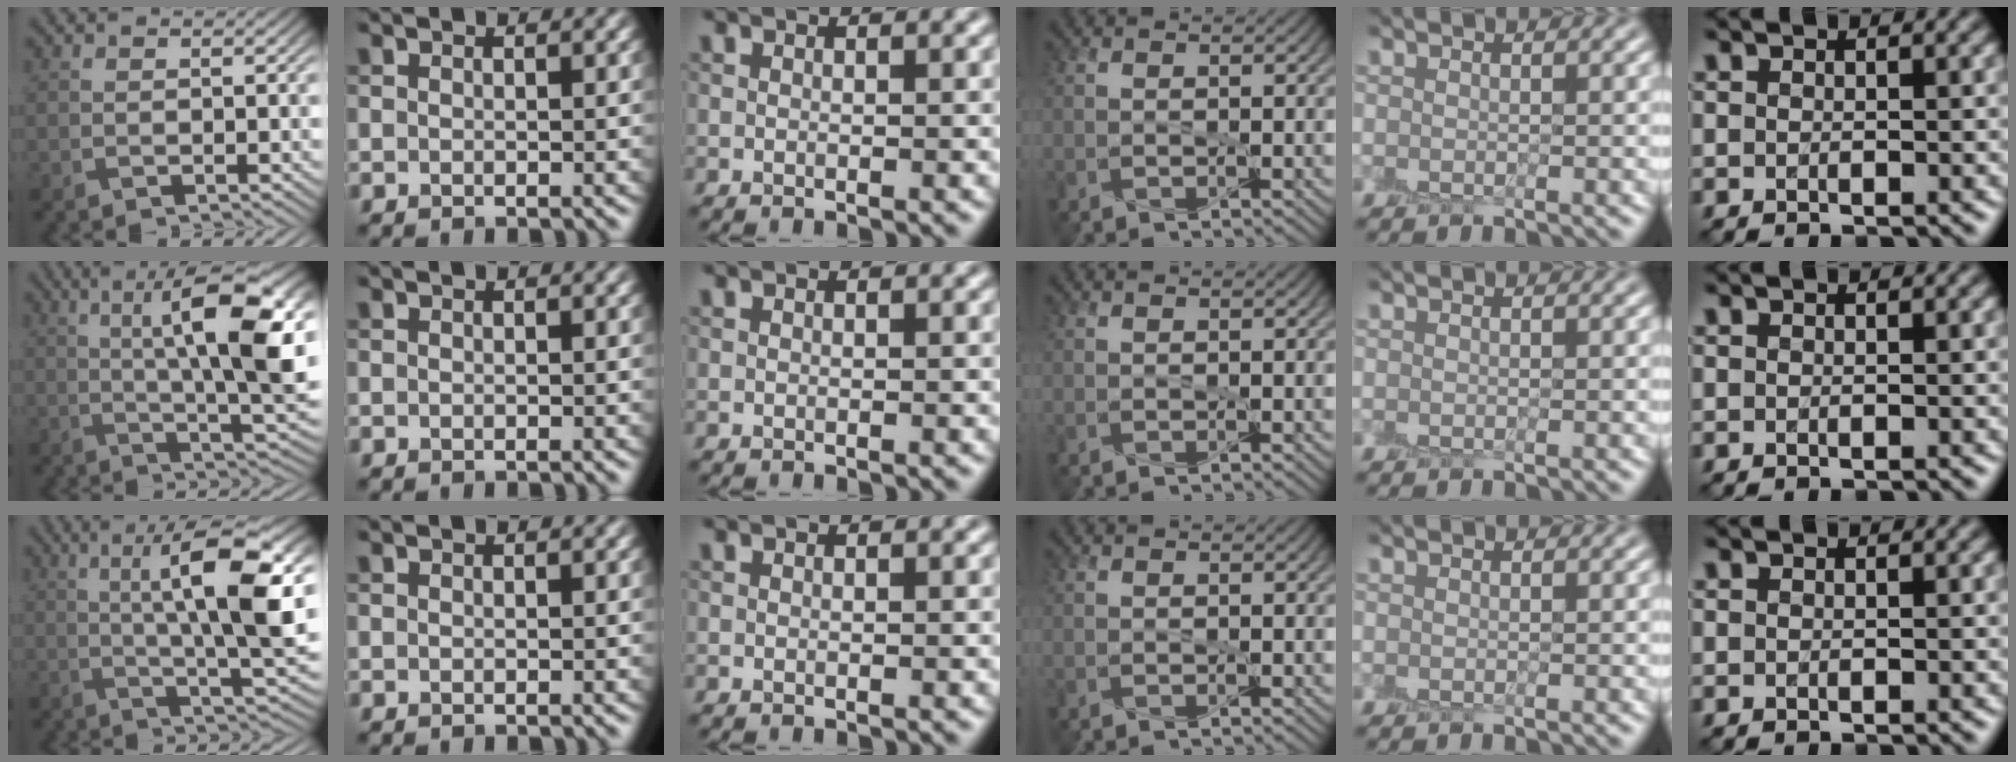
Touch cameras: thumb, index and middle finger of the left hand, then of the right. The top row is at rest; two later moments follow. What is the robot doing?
{"motion": "peel", "object": "sticky note"}